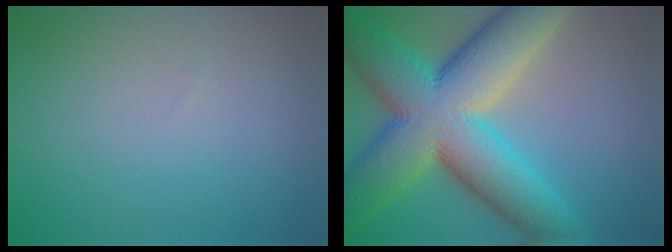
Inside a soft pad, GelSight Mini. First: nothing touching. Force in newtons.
{"total": 15.5, "press": 15.4, "slide": 0.5}